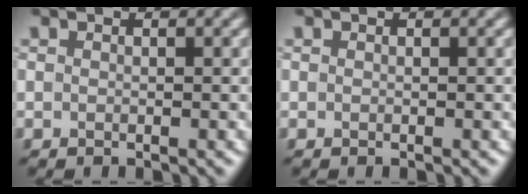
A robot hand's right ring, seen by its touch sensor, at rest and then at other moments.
{"total": 0.0}